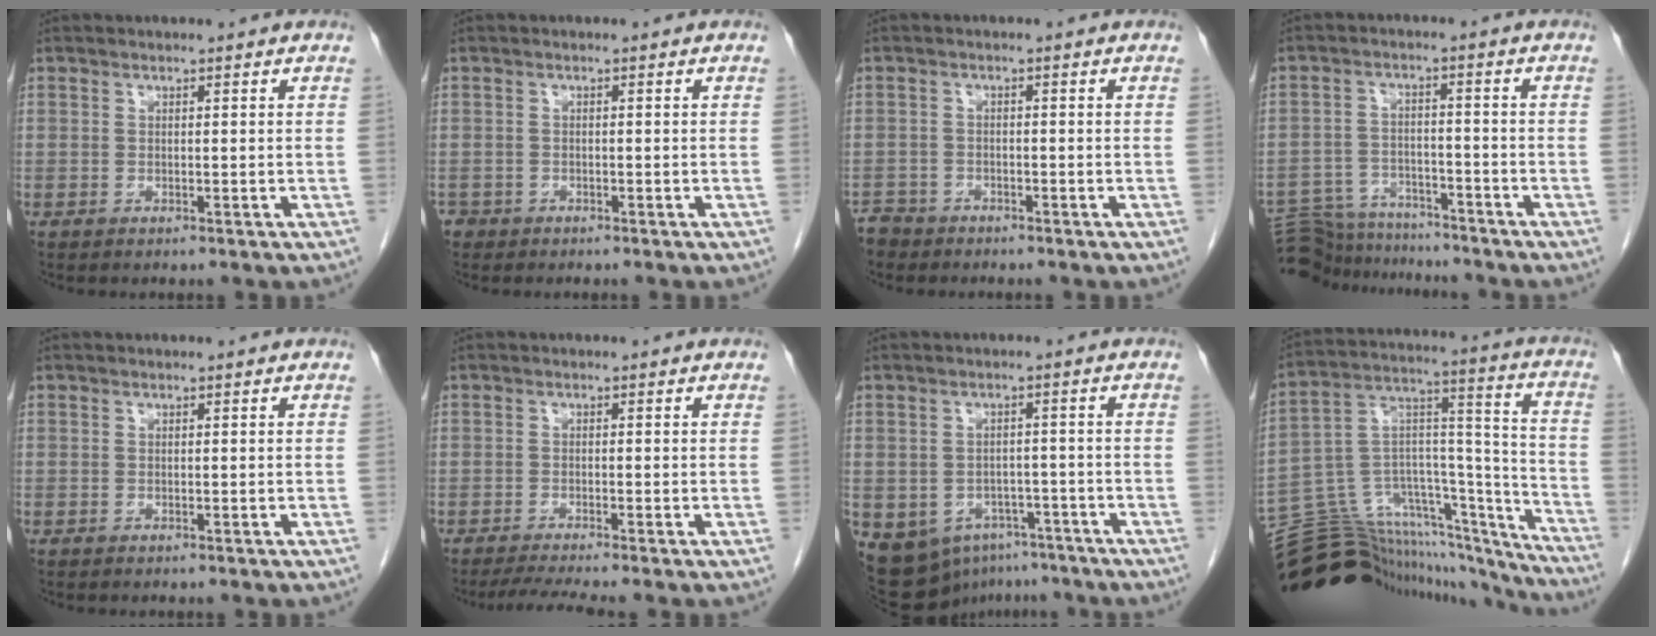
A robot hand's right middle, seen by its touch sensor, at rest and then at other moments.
{"total": 1.8, "force": [-1.3, 1.1, 0.1], "torque": [-0.007, 0.002, -0.024]}
{"total": 2.9, "force": [-2.6, 1.3, -0.3], "torque": [0.000, 0.000, -0.049]}
{"total": 12.9, "force": [-12.2, 3.5, 2.3], "torque": [-0.049, 0.009, -0.184]}
{"total": 0.0}
{"total": 3.6, "force": [-3.0, -1.0, 1.8], "torque": [-0.037, -0.017, -0.055]}
{"total": 14.9, "force": [-8.5, 11.0, 5.3], "torque": [-0.133, 0.011, -0.098]}
{"total": 30.6, "force": [-28.1, 7.6, 9.6], "torque": [-0.142, 0.040, -0.413]}